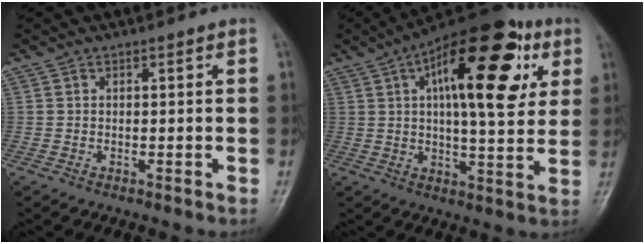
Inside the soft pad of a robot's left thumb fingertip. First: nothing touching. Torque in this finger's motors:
{"motor_torque": [0.79, 0.90, 2.15, -0.62, 0.28]}